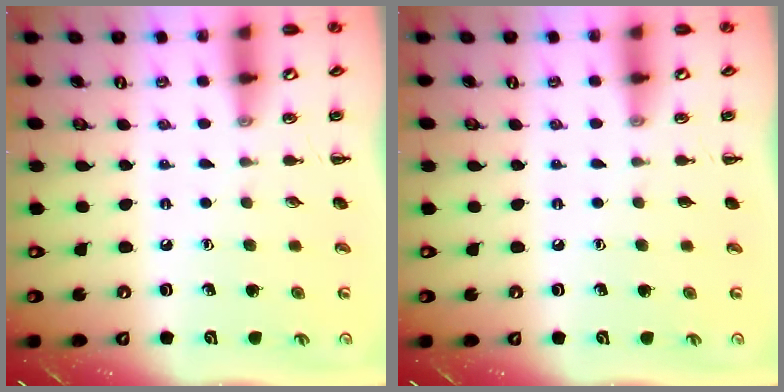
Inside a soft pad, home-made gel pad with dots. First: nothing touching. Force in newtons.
{"total": 0.0}